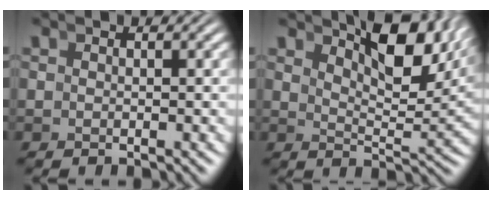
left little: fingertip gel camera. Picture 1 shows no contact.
{"total": 7.4, "force": [4.7, 1.5, 5.5], "torque": [-0.061, 0.006, 0.069]}